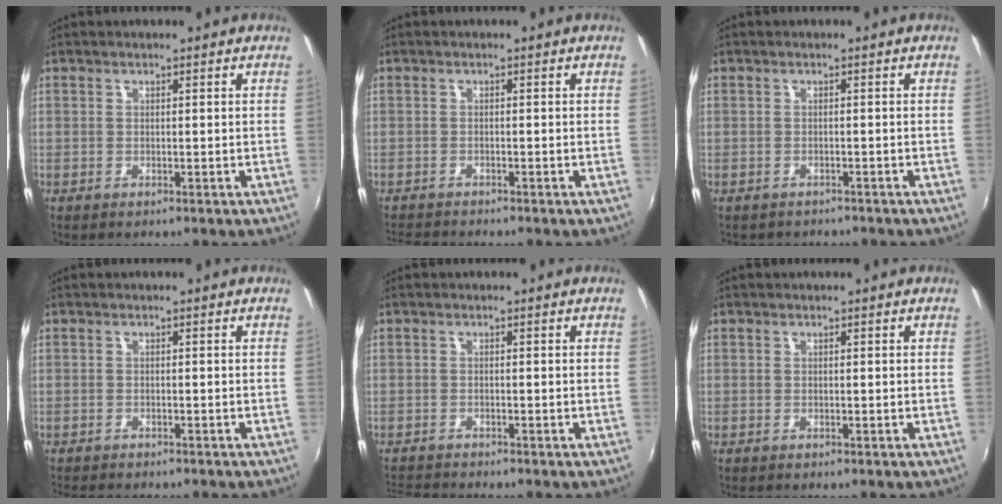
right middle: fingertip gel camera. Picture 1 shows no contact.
{"total": 4.0, "force": [-3.9, 0.2, 1.0], "torque": [-0.035, -0.017, -0.073]}
{"total": 2.6, "force": [-2.3, 1.2, 0.5], "torque": [-0.016, -0.009, -0.029]}
{"total": 3.7, "force": [-3.4, 0.7, 1.3], "torque": [-0.033, -0.016, -0.056]}
{"total": 4.1, "force": [-4.0, 0.0, 0.8], "torque": [-0.034, -0.016, -0.079]}
{"total": 0.0}